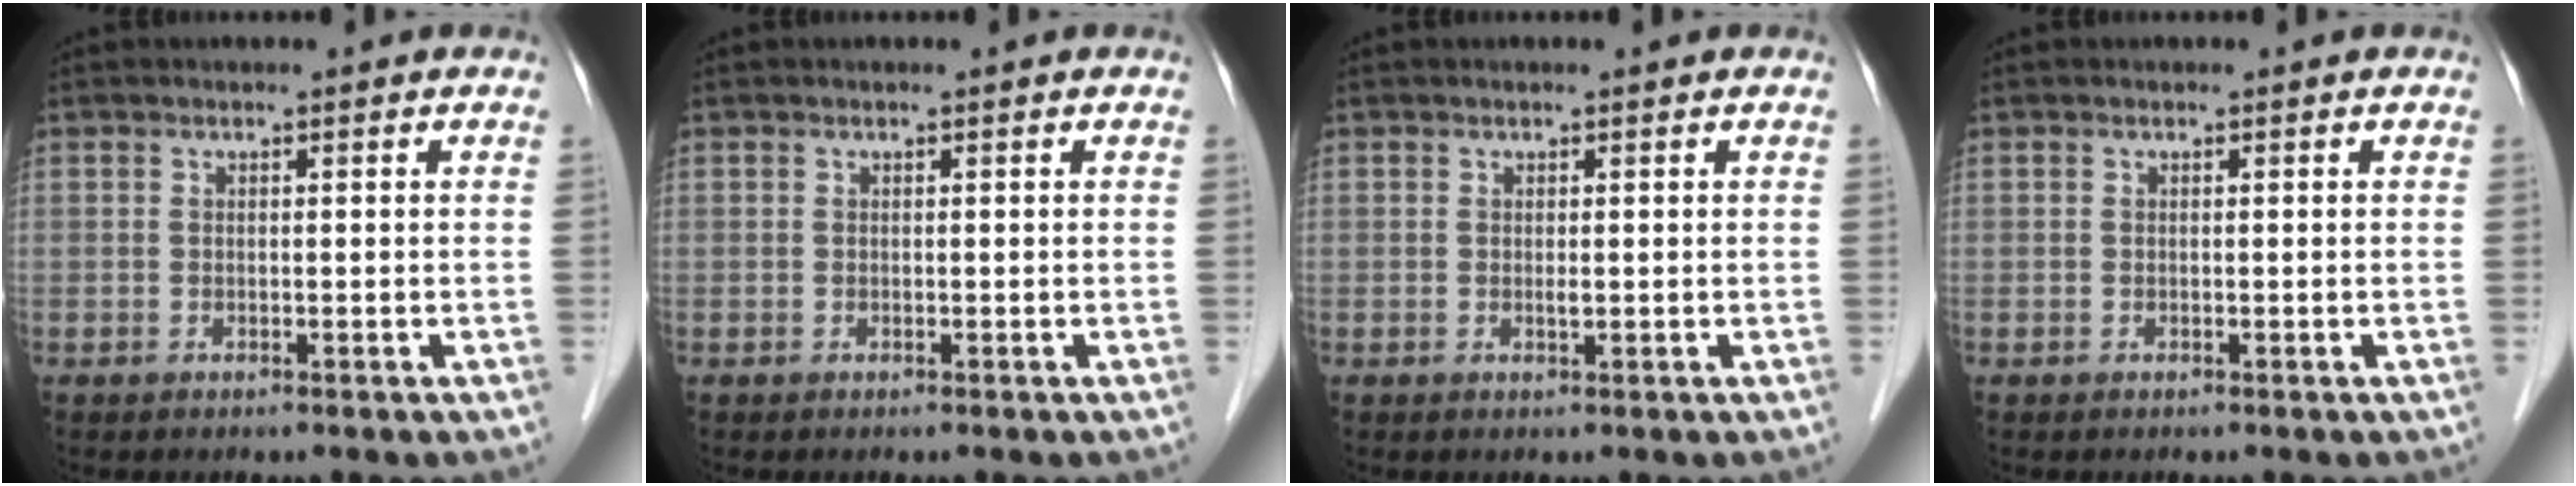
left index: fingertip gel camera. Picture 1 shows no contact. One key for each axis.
{"total": 0.0}
{"total": 0.6, "fx": 0.1, "fy": 0.1, "fz": 0.6, "tx": -0.015, "ty": -0.002, "tz": 0.002}
{"total": 0.0}